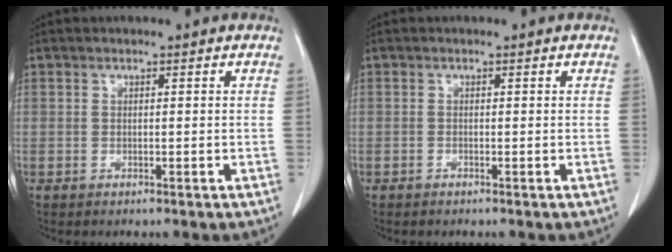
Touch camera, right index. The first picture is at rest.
{"total": 0.0}